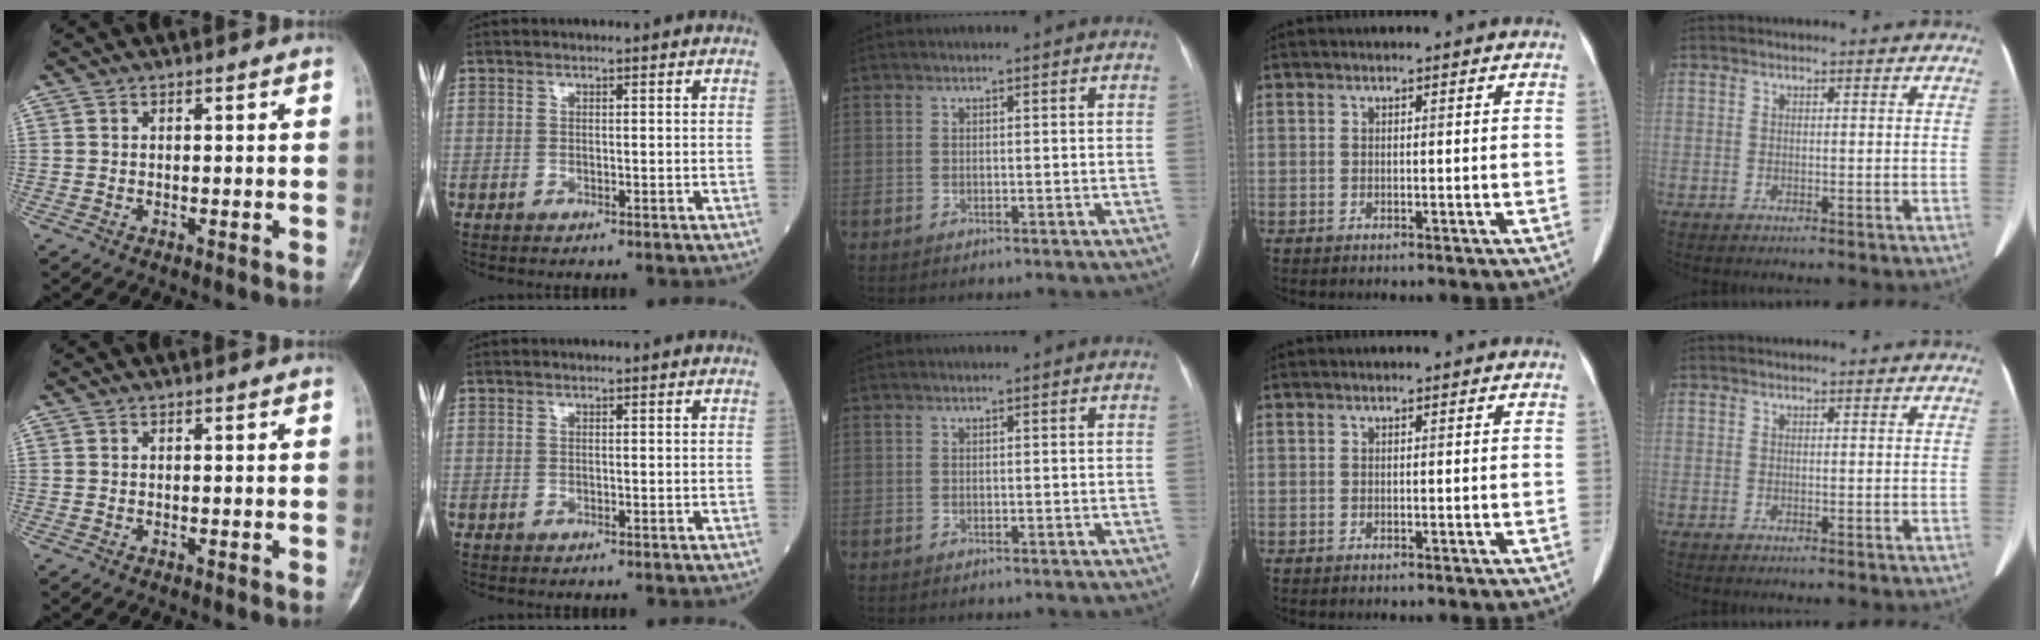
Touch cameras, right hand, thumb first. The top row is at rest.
{}